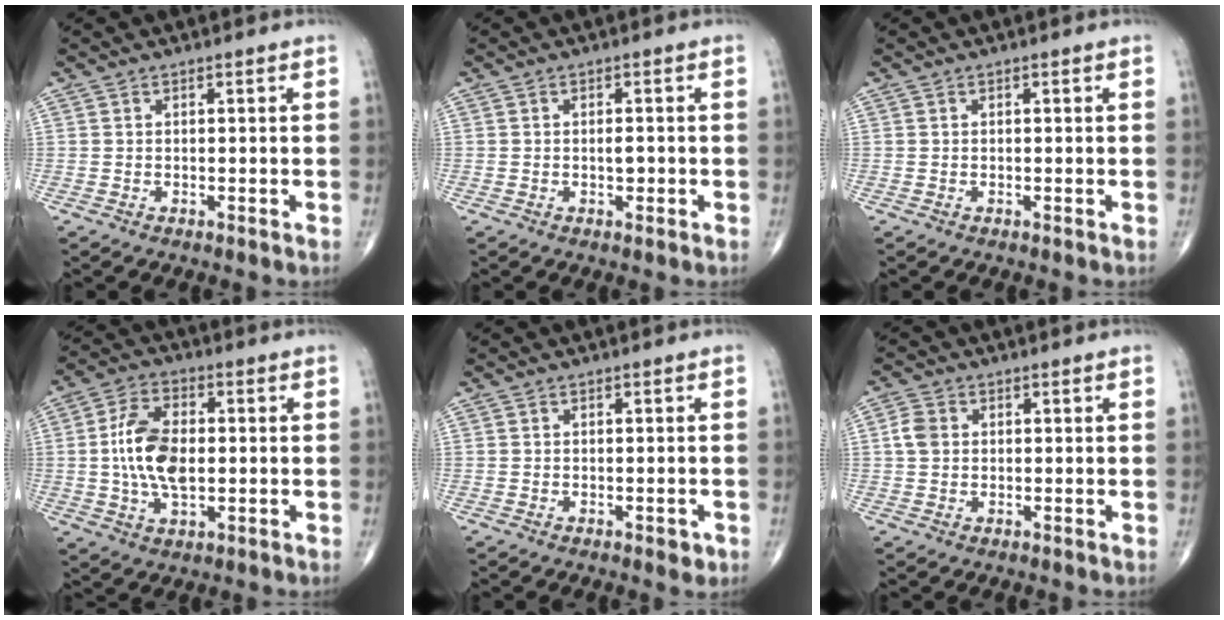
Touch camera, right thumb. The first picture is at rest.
{"total": 1.7, "force": [-0.3, 0.9, 1.4], "torque": [-0.017, 0.002, -0.005]}
{"total": 0.0}
{"total": 11.5, "force": [0.0, 6.3, 9.6], "torque": [-0.183, 0.007, 0.000]}
{"total": 1.7, "force": [-0.8, 0.8, 1.3], "torque": [-0.011, 0.000, -0.009]}
{"total": 3.4, "force": [0.4, 2.8, 2.0], "torque": [-0.038, 0.007, 0.004]}